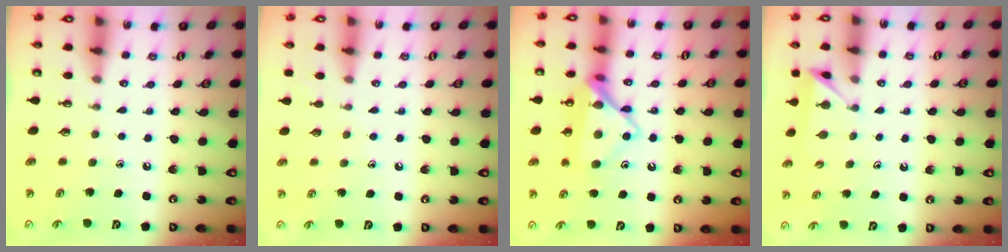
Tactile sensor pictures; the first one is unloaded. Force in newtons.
{"total": 3.6, "press": 3.6, "slide": 0.4}
{"total": 16.6, "press": 16.6, "slide": 0.9}
{"total": 2.8, "press": 2.8, "slide": 0.5}